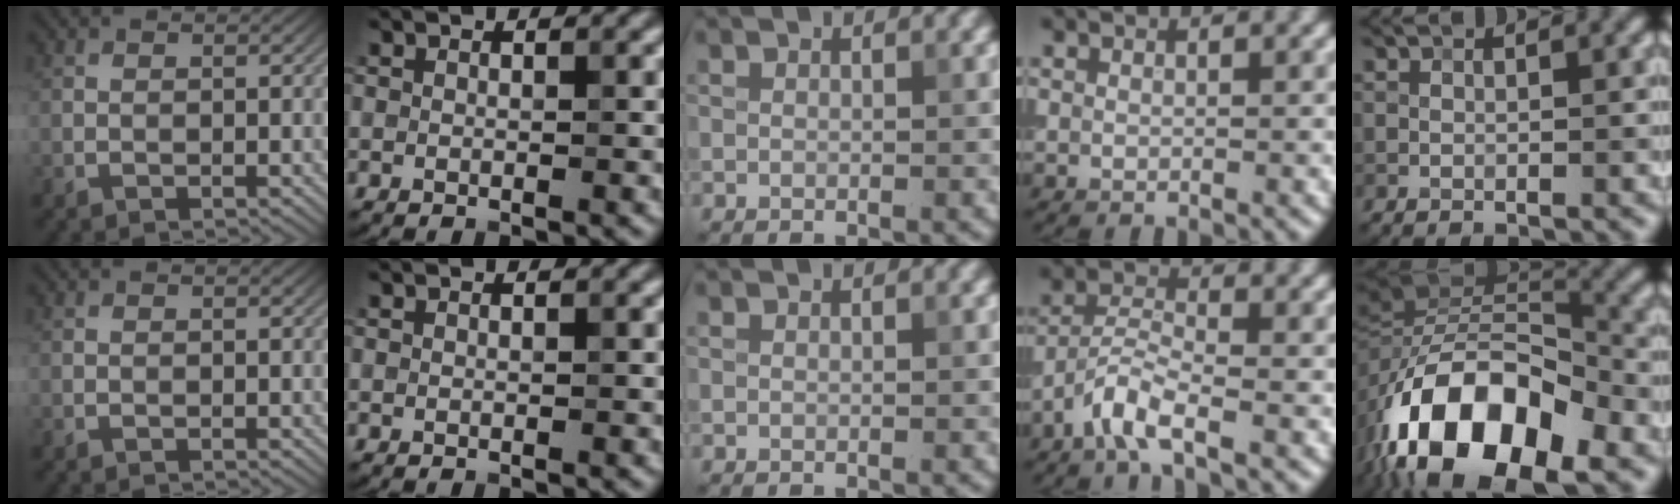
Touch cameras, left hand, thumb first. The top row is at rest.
{"ring": {"total": 3.5, "force": [-2.4, 0.7, 2.4], "torque": [-0.054, 0.006, -0.059]}, "little": {"total": 15.2, "force": [-7.6, 7.8, 10.6], "torque": [-0.194, 0.010, -0.147]}}